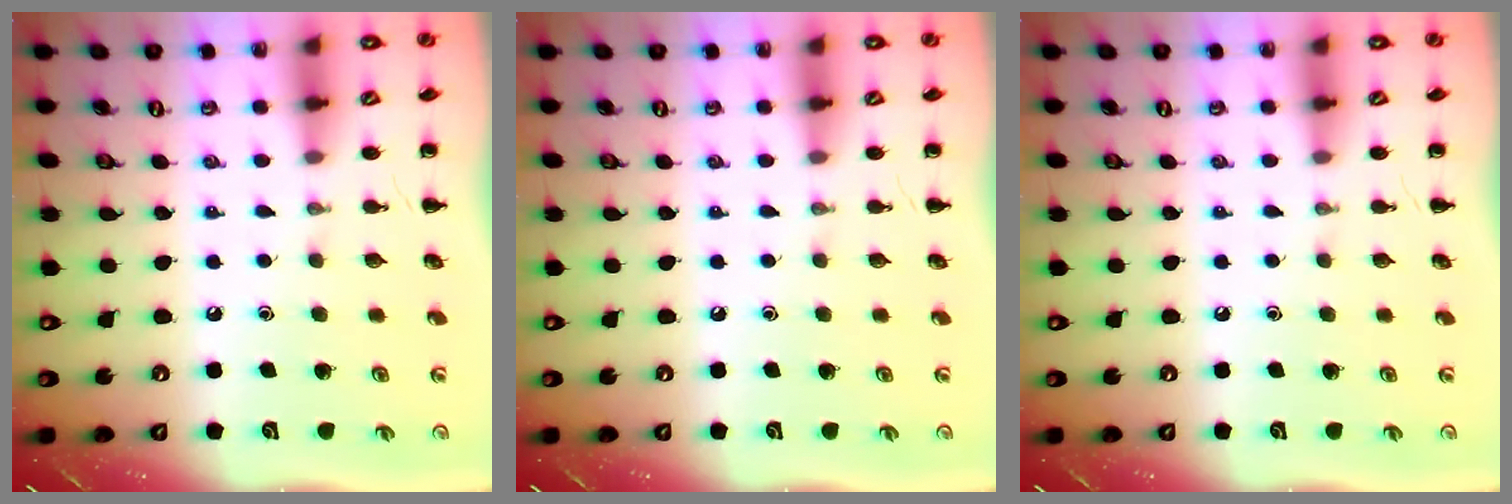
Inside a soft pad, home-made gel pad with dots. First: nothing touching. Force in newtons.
{"total": 0.0}
{"total": 0.0}